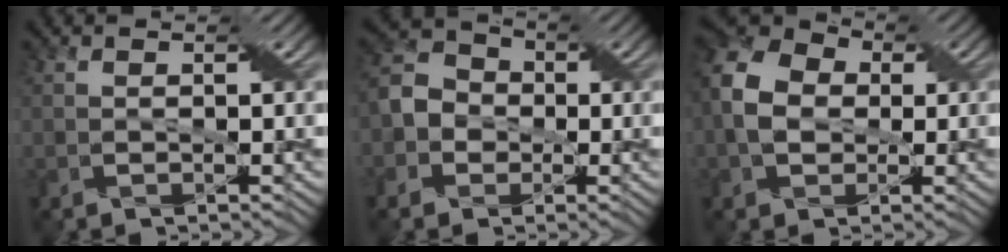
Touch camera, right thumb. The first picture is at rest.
{"total": 5.2, "force": [-1.2, 4.7, 2.0], "torque": [-0.056, 0.009, -0.037]}
{"total": 8.1, "force": [-0.2, 6.5, 4.9], "torque": [-0.130, 0.011, -0.016]}